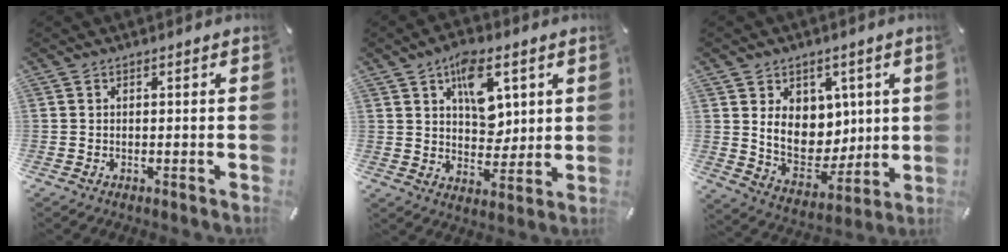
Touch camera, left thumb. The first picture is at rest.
{"total": 11.5, "force": [4.8, 7.4, 7.3], "torque": [-0.102, -0.010, 0.084]}
{"total": 12.1, "force": [3.1, 10.1, 5.9], "torque": [-0.089, -0.022, 0.068]}